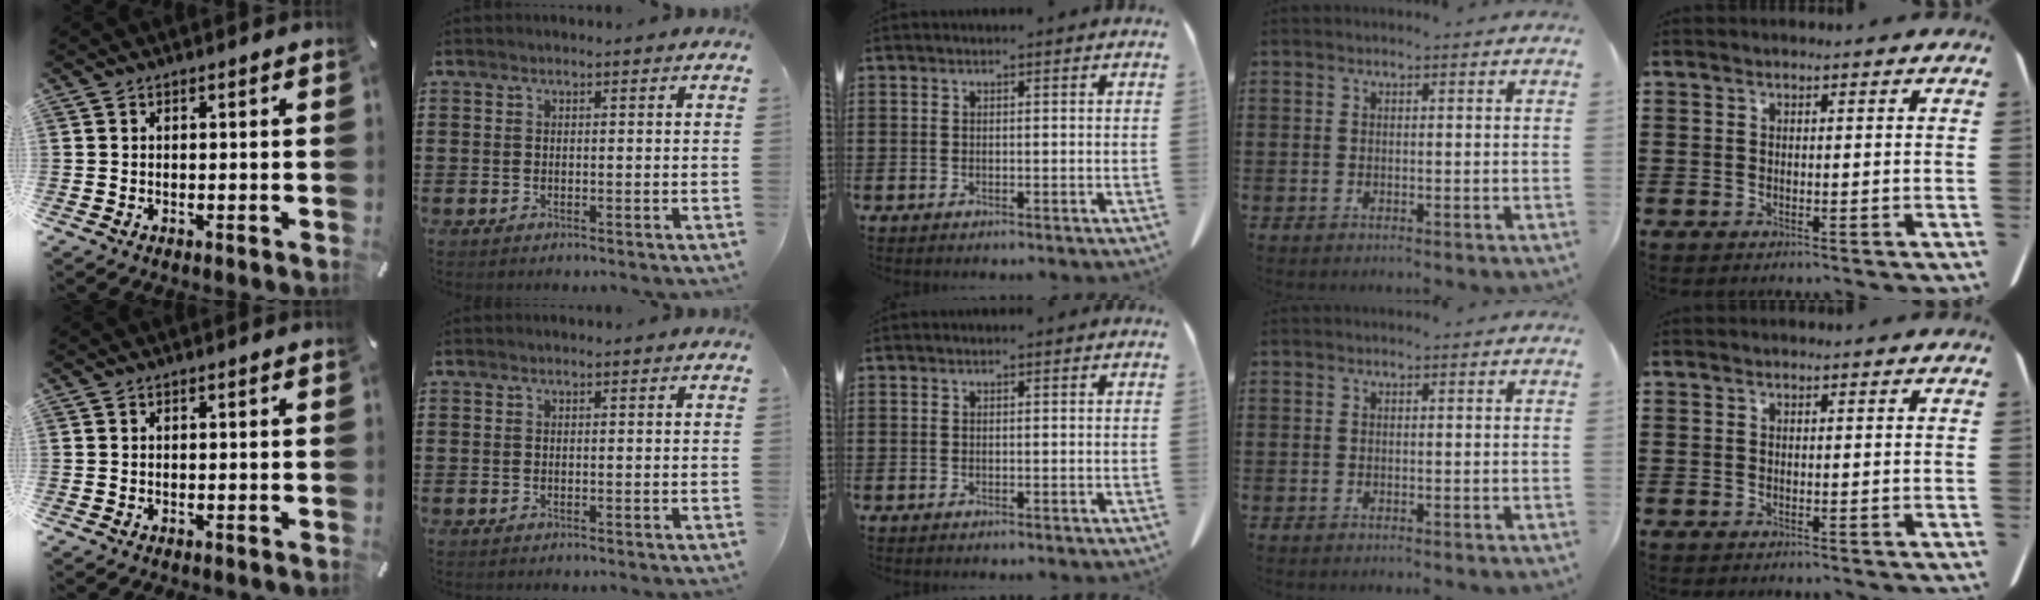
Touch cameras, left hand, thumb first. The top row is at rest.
{}